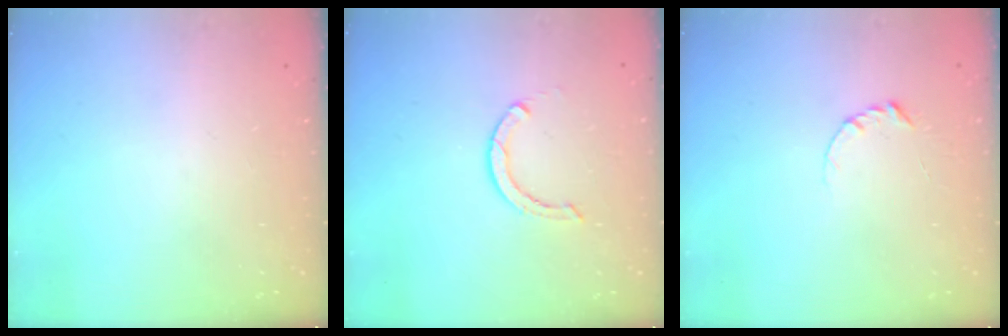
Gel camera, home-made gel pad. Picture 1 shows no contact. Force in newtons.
{"total": 2.6, "press": 2.6, "slide": 0.1}
{"total": 3.2, "press": 3.2, "slide": 0.3}